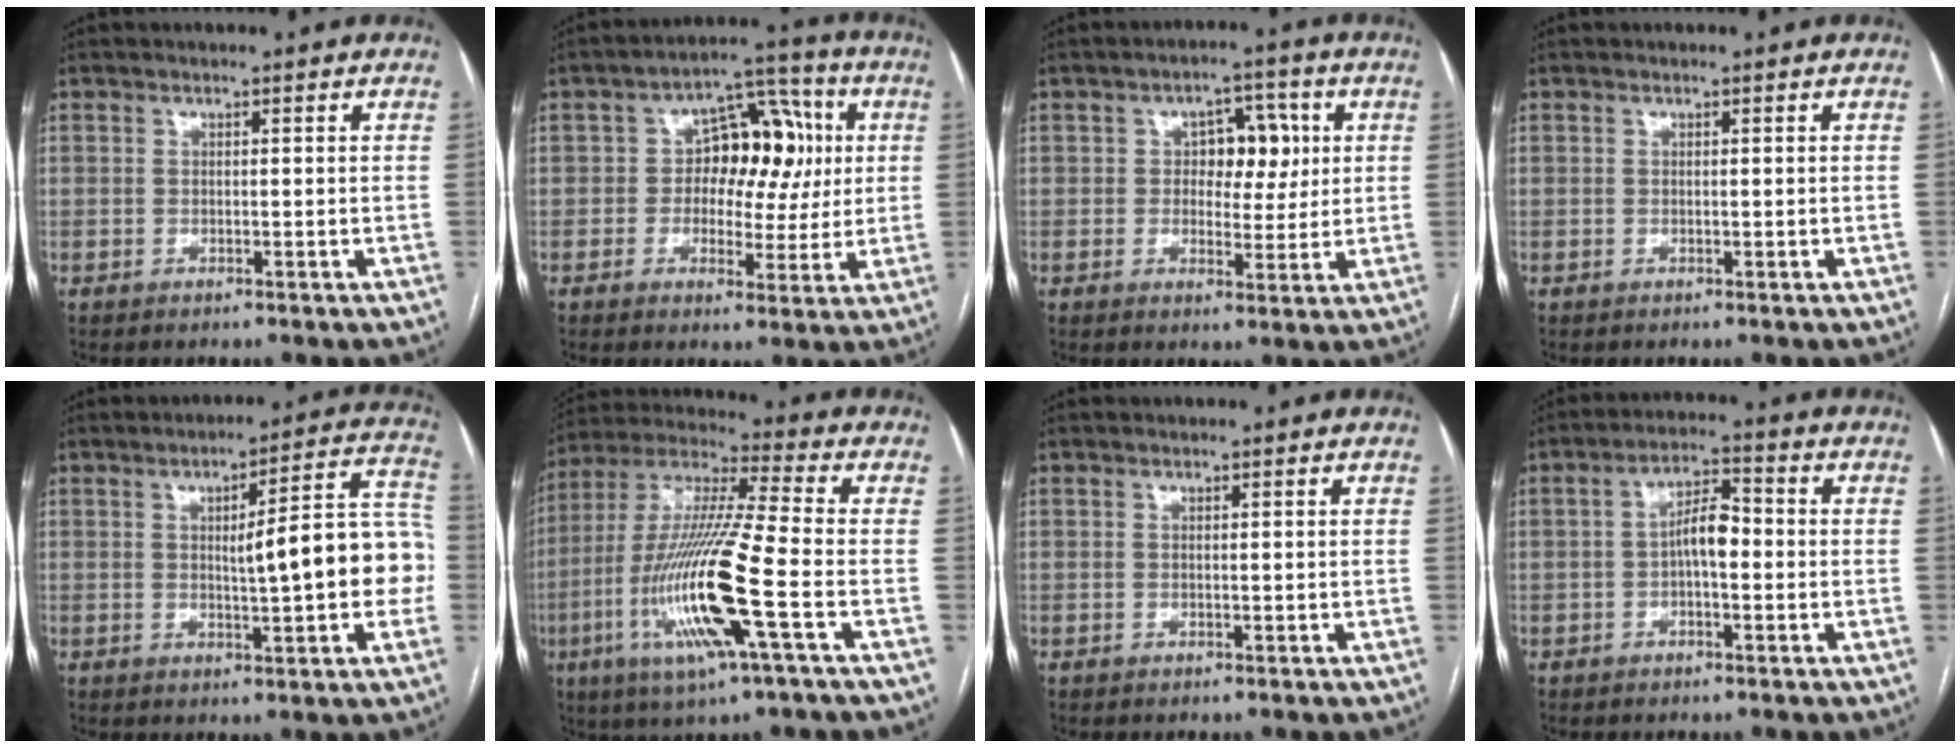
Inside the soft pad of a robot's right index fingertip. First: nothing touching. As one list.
[{"total": 10.3, "force": [1.2, 7.0, 7.5], "torque": [-0.085, 0.037, 0.018]}, {"total": 6.5, "force": [1.2, 4.1, 4.9], "torque": [-0.060, 0.016, 0.020]}, {"total": 0.0}, {"total": 13.1, "force": [-0.5, 2.0, 12.9], "torque": [-0.161, 0.033, -0.006]}, {"total": 18.3, "force": [-5.7, 0.6, 17.4], "torque": [-0.362, -0.017, -0.109]}, {"total": 0.0}, {"total": 5.3, "force": [-0.7, 1.9, 4.9], "torque": [-0.087, 0.020, -0.014]}]